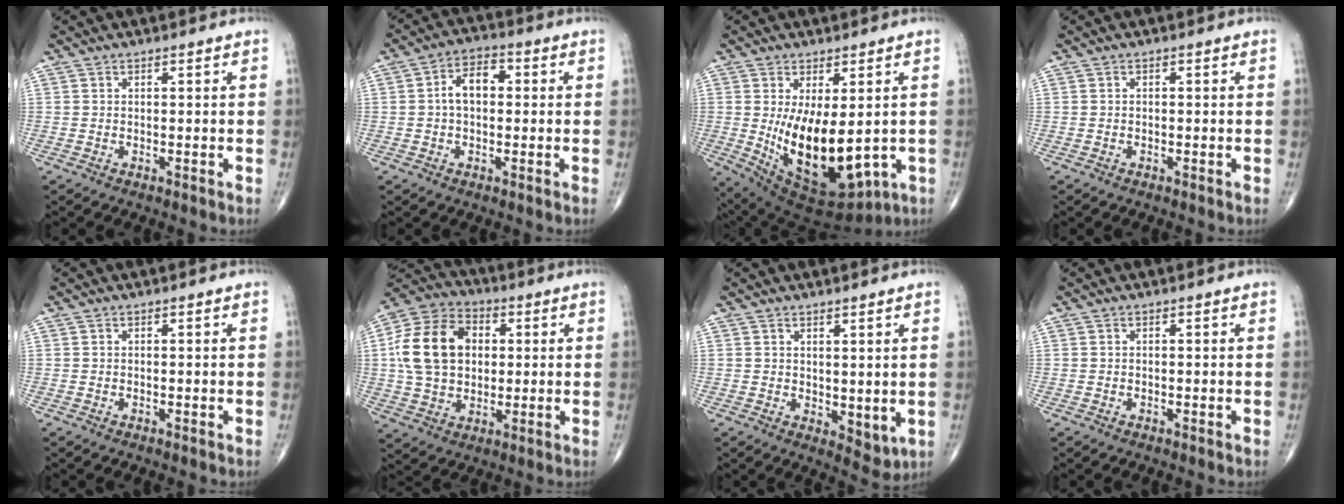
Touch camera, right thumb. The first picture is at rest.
{"total": 6.5, "force": [0.4, 4.1, 5.0], "torque": [-0.078, 0.023, -0.002]}
{"total": 16.2, "force": [-0.9, 7.9, 14.1], "torque": [-0.227, -0.025, 0.017]}
{"total": 0.0}
{"total": 0.0}
{"total": 16.8, "force": [2.2, 12.6, 10.9], "torque": [-0.184, 0.017, 0.036]}
{"total": 4.7, "force": [0.9, 2.6, 3.9], "torque": [-0.042, -0.019, 0.024]}
{"total": 0.0}